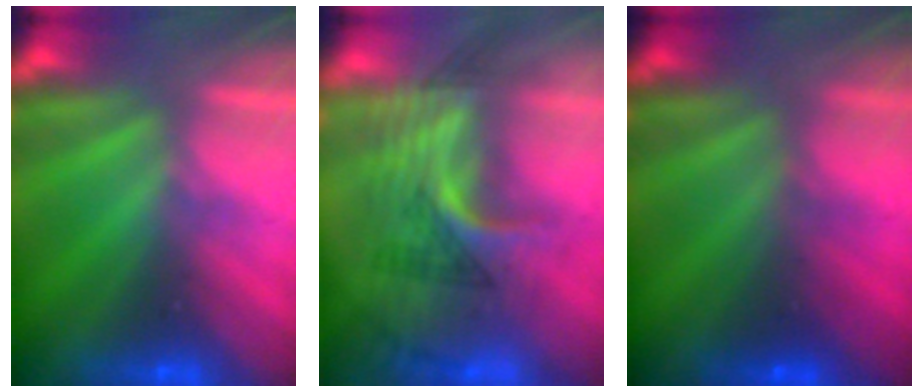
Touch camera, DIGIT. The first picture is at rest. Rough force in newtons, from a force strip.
{"total": 2.8}
{"total": 1.9}